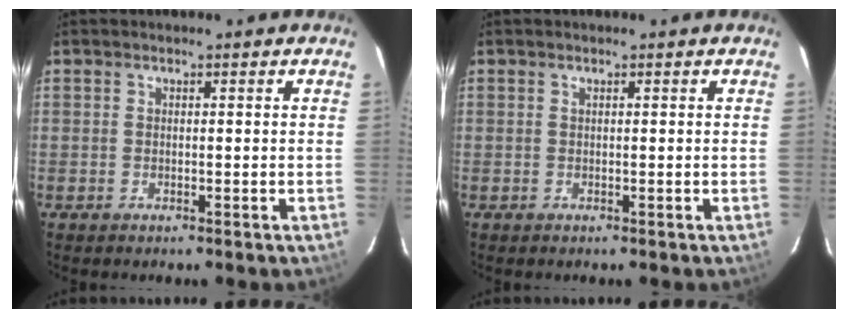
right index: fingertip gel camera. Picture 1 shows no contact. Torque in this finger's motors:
{"motor_torque": [-0.26, -0.05, -0.07, 0.01]}